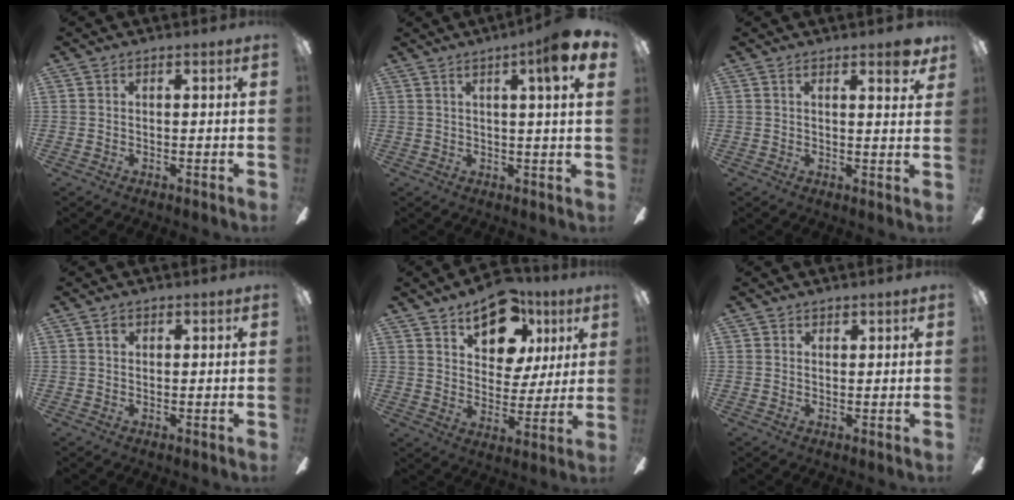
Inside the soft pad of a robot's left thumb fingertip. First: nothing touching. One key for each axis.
{"total": 6.9, "fx": 3.5, "fy": 0.1, "fz": 6.0, "tx": -0.089, "ty": -0.009, "tz": 0.049}
{"total": 3.8, "fx": 2.7, "fy": 0.7, "fz": 2.5, "tx": -0.023, "ty": -0.016, "tz": 0.040}
{"total": 1.0, "fx": 0.4, "fy": 0.8, "fz": 0.1, "tx": 0.004, "ty": 0.001, "tz": 0.006}
{"total": 15.1, "fx": 9.2, "fy": 9.3, "fz": 7.6, "tx": -0.100, "ty": -0.046, "tz": 0.164}
{"total": 1.3, "fx": 1.0, "fy": 0.7, "fz": -0.4, "tx": 0.015, "ty": -0.004, "tz": 0.018}